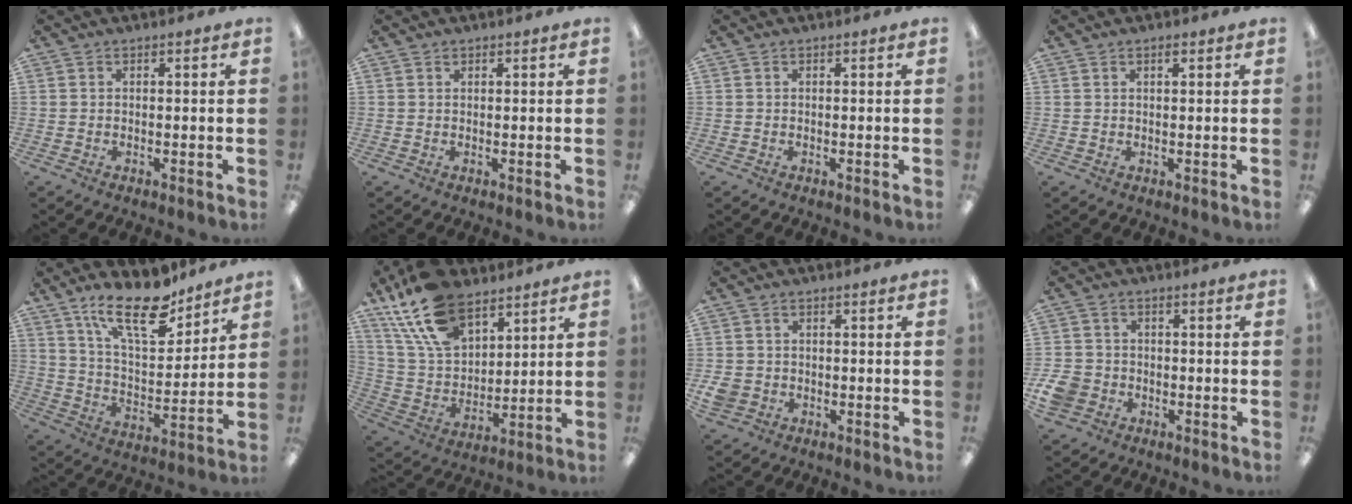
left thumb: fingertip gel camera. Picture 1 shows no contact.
{"total": 0.6, "force": [0.5, 0.3, 0.2], "torque": [-0.004, 0.001, 0.010]}
{"total": 0.0}
{"total": 0.9, "force": [0.7, 0.2, 0.5], "torque": [-0.012, 0.002, 0.012]}
{"total": 17.7, "force": [12.6, 6.7, 10.5], "torque": [-0.175, -0.070, 0.216]}
{"total": 18.2, "force": [12.3, 10.5, 8.3], "torque": [-0.172, -0.051, 0.231]}
{"total": 3.4, "force": [-1.0, 3.0, 1.3], "torque": [-0.034, 0.002, -0.020]}
{"total": 6.2, "force": [-2.1, 5.2, 2.7], "torque": [-0.071, 0.015, -0.040]}